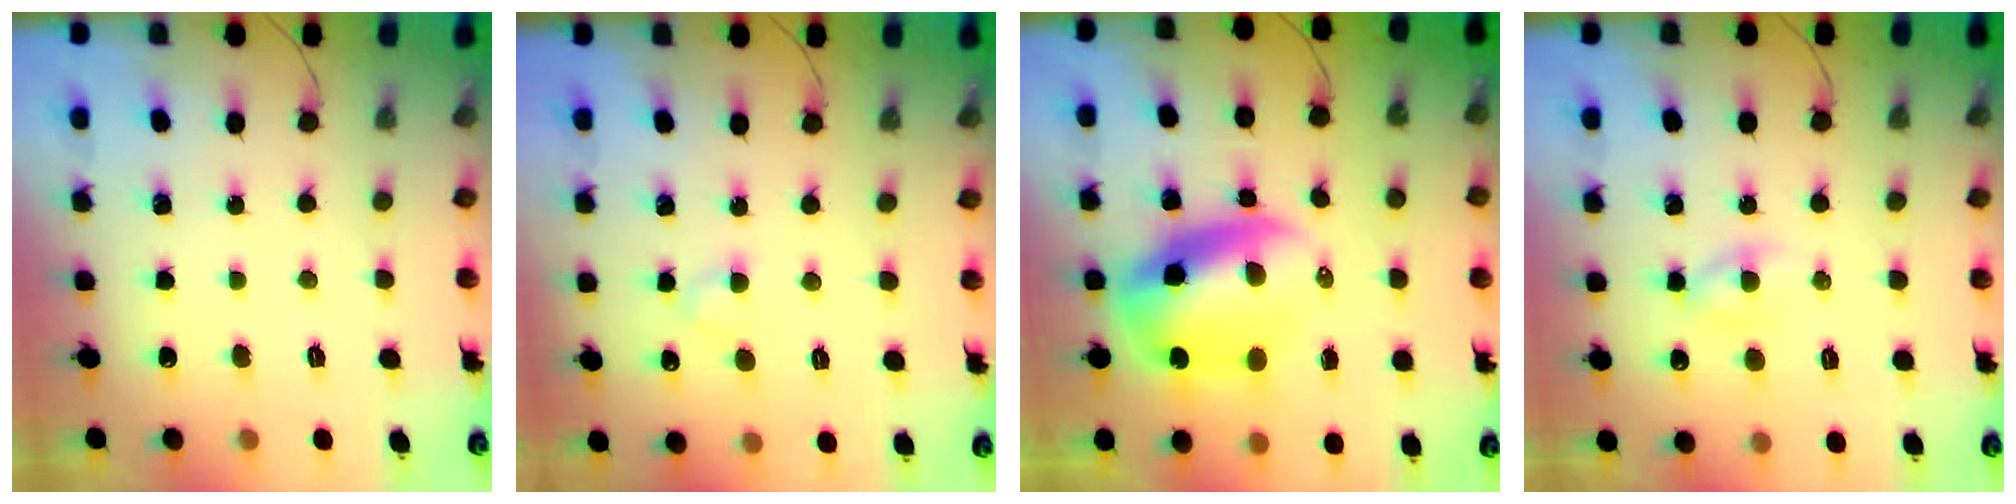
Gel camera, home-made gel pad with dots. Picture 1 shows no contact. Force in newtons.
{"total": 2.7, "press": 2.5, "slide": 1.1}
{"total": 10.5, "press": 10.2, "slide": 2.4}
{"total": 4.1, "press": 3.8, "slide": 1.4}